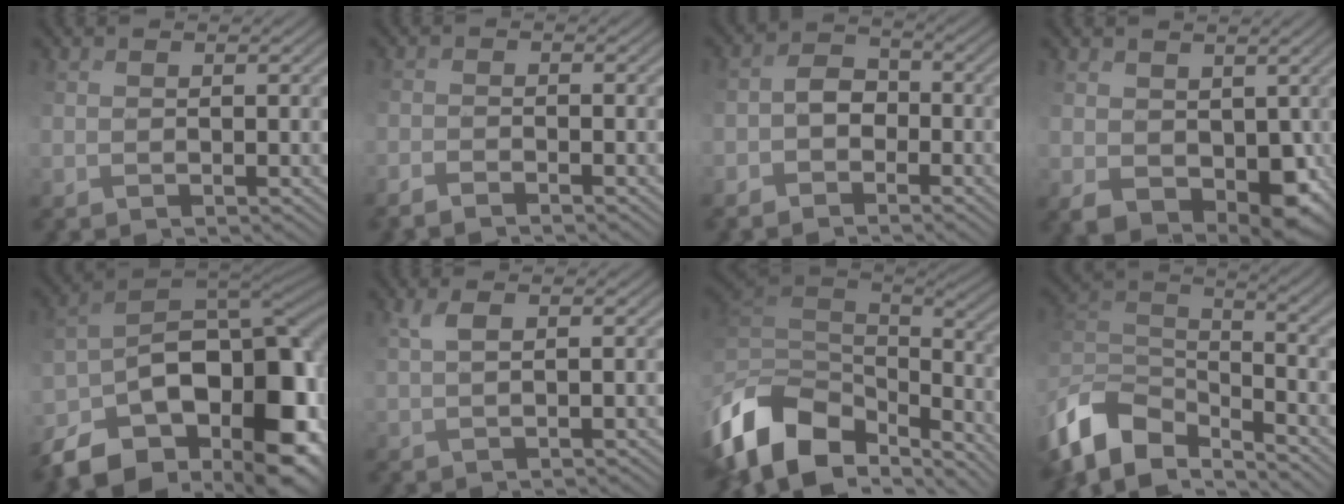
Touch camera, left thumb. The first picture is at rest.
{"total": 2.6, "force": [-2.4, -0.3, 0.9], "torque": [-0.015, -0.001, -0.050]}
{"total": 3.7, "force": [-2.5, 2.0, 1.7], "torque": [-0.035, 0.005, -0.051]}
{"total": 8.0, "force": [0.0, 6.0, 5.3], "torque": [-0.109, -0.032, 0.018]}
{"total": 16.6, "force": [-6.7, 9.5, 11.9], "torque": [-0.223, -0.030, -0.094]}
{"total": 2.2, "force": [1.8, -0.9, 0.8], "torque": [-0.006, 0.019, 0.040]}
{"total": 12.2, "force": [-5.1, 8.0, 7.7], "torque": [-0.200, -0.006, -0.069]}
{"total": 7.9, "force": [-4.5, 3.9, 5.2], "torque": [-0.109, 0.006, -0.091]}